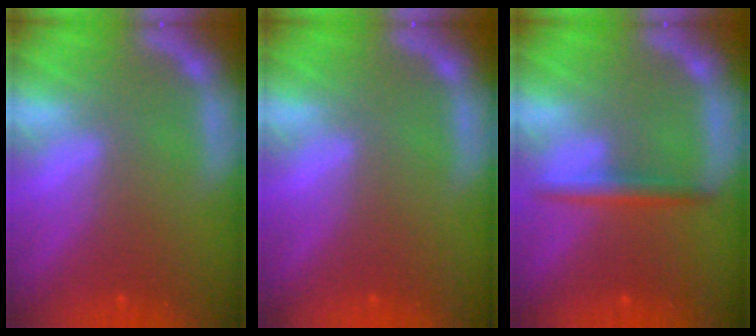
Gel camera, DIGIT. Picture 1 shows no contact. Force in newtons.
{"total": 0.0}
{"total": 2.4}